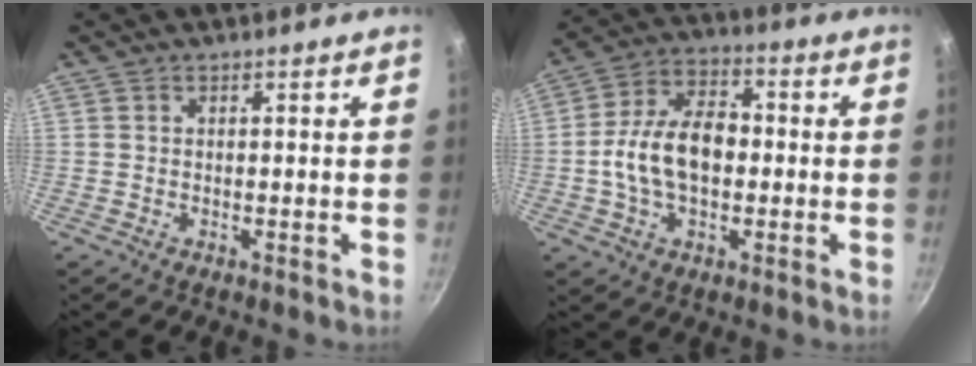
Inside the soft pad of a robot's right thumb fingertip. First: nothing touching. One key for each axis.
{"total": 13.4, "fx": -1.0, "fy": 8.5, "fz": 10.3, "tx": -0.158, "ty": 0.032, "tz": -0.030}